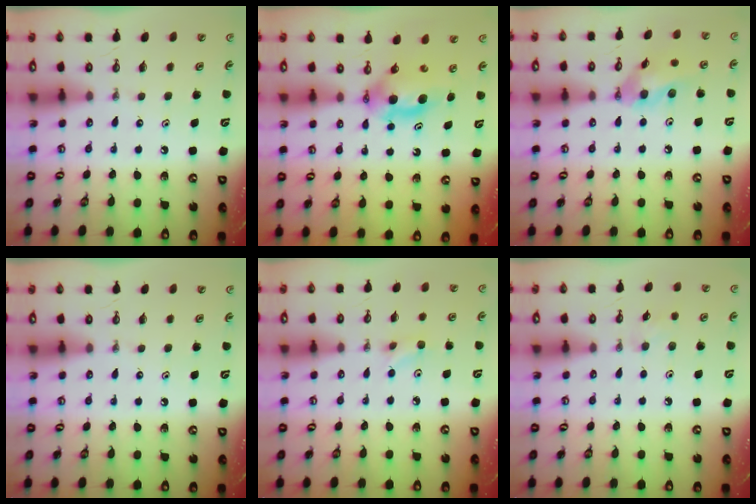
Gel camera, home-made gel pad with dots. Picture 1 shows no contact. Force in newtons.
{"total": 6.4, "press": 6.1, "slide": 2.1}
{"total": 11.6, "press": 11.4, "slide": 1.9}
{"total": 0.0}
{"total": 5.0, "press": 4.9, "slide": 0.8}
{"total": 5.2, "press": 5.0, "slide": 1.7}